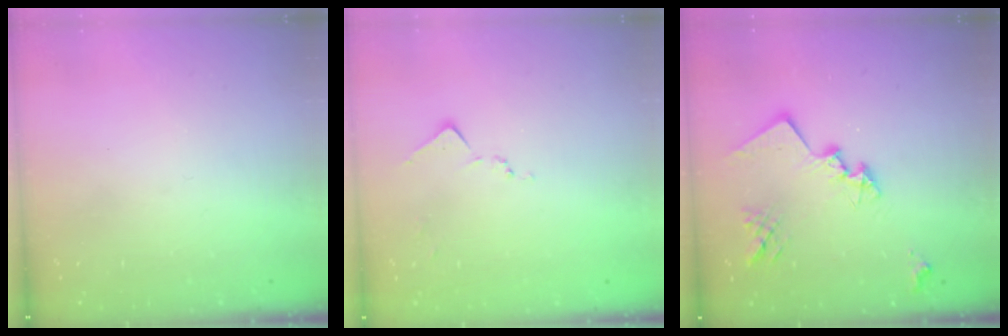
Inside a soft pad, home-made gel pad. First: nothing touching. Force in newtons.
{"total": 7.3, "press": 7.2, "slide": 0.7}
{"total": 15.2, "press": 15.2, "slide": 0.4}